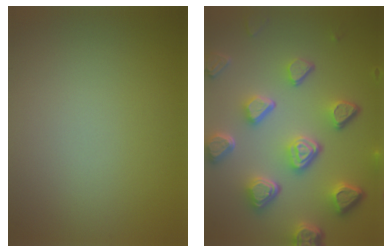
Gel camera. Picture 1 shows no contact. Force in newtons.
{"total": 7.5, "press": 5.6, "slide": 5.0}